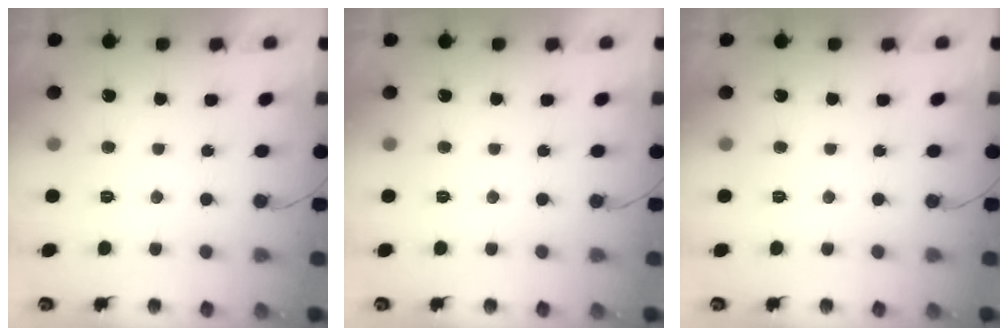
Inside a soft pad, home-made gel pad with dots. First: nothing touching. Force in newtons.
{"total": 0.0}
{"total": 0.0}